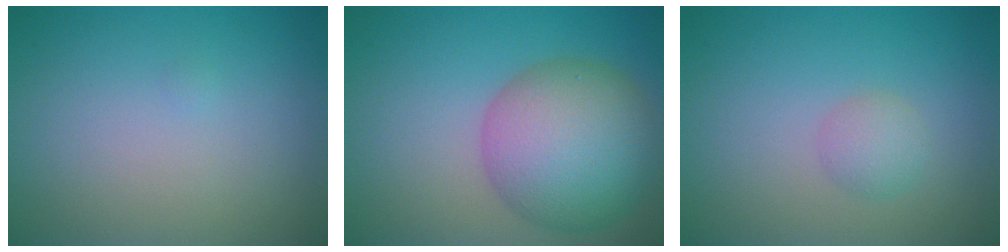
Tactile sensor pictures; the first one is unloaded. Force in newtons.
{"total": 9.6, "press": 9.6, "slide": 0.5}
{"total": 1.7, "press": 1.7, "slide": 0.0}